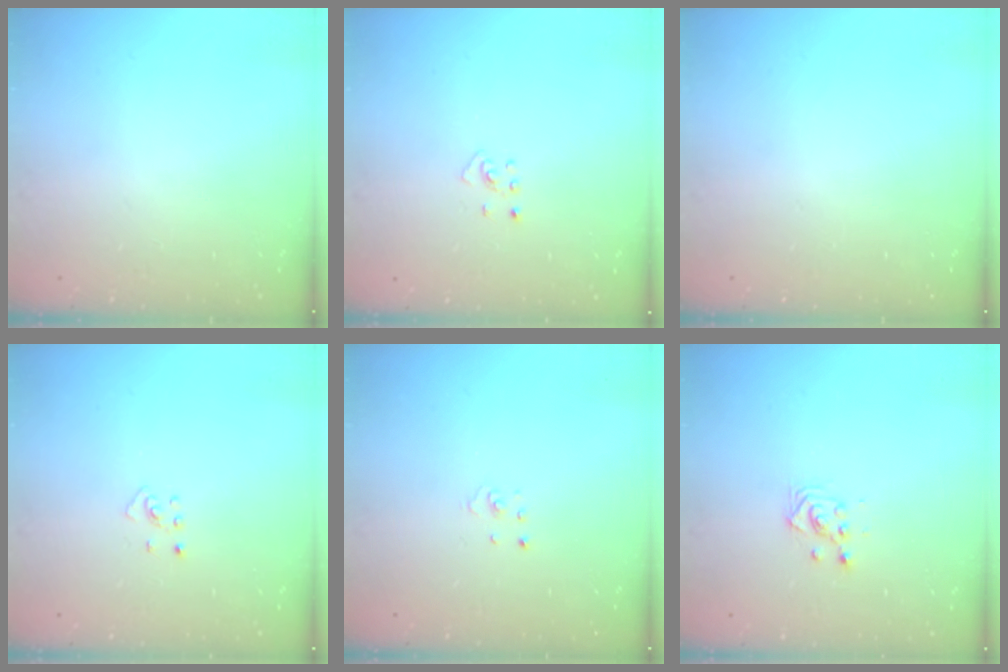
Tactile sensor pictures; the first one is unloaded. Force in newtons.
{"total": 2.7, "press": 2.7, "slide": 0.5}
{"total": 0.0}
{"total": 2.7, "press": 2.7, "slide": 0.5}
{"total": 1.1, "press": 1.1, "slide": 0.1}
{"total": 2.9, "press": 2.9, "slide": 0.1}